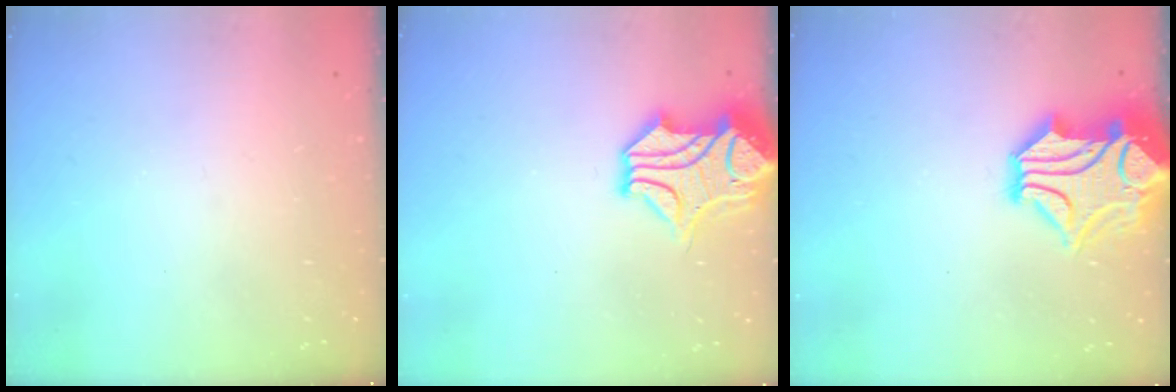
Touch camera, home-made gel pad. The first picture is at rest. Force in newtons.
{"total": 8.0, "press": 7.8, "slide": 1.8}
{"total": 4.3, "press": 4.1, "slide": 1.3}